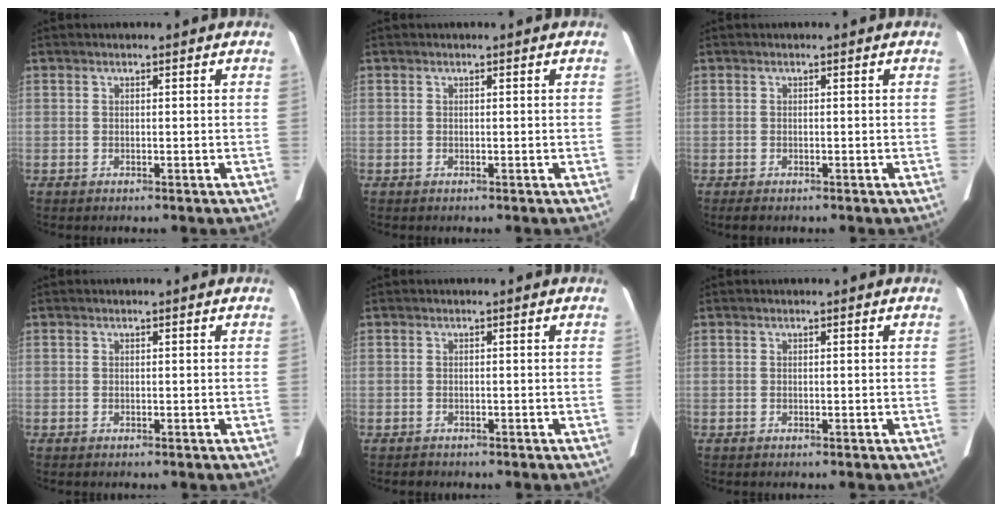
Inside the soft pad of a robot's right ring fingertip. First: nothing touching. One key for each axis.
{"total": 0.0}
{"total": 1.2, "fx": -0.8, "fy": 0.5, "fz": 0.6, "tx": -0.017, "ty": -0.003, "tz": -0.009}
{"total": 0.0}
{"total": 0.7, "fx": -0.6, "fy": 0.3, "fz": 0.0, "tx": -0.008, "ty": -0.001, "tz": -0.010}
{"total": 0.0}